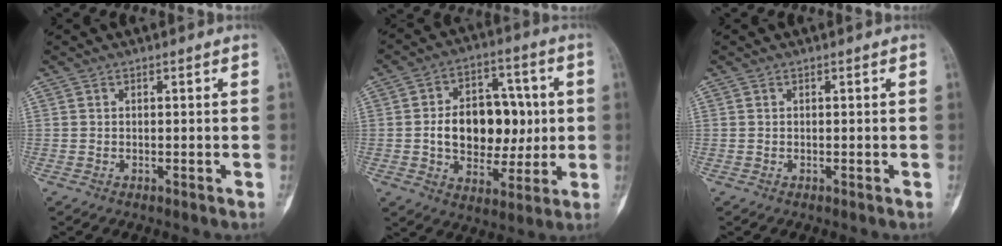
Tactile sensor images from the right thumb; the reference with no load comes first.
{"total": 16.5, "force": [0.4, 11.4, 11.8], "torque": [-0.134, 0.021, 0.013]}
{"total": 0.0}